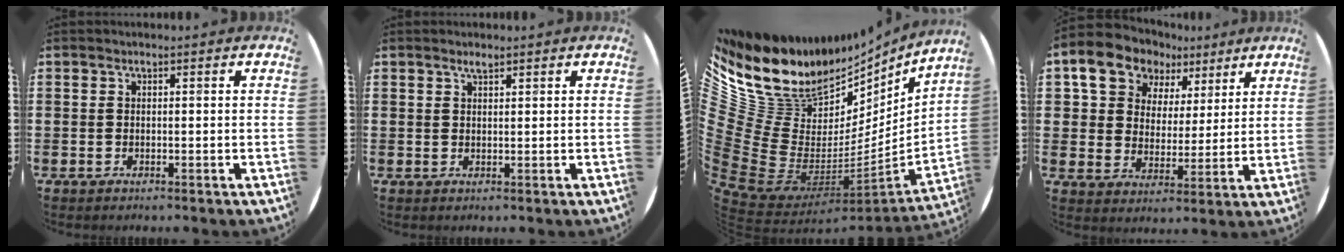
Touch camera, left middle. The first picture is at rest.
{"total": 1.1, "force": [0.9, 0.2, 0.5], "torque": [-0.010, 0.002, 0.017]}
{"total": 12.1, "force": [7.0, 8.7, 4.7], "torque": [-0.135, -0.089, 0.128]}
{"total": 10.2, "force": [7.2, 6.9, 2.4], "torque": [-0.081, -0.020, 0.133]}